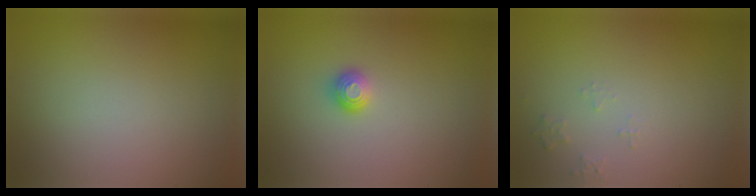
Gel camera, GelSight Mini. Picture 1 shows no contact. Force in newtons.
{"total": 1.0, "press": 1.0, "slide": 0.1}
{"total": 1.1, "press": 1.1, "slide": 0.2}